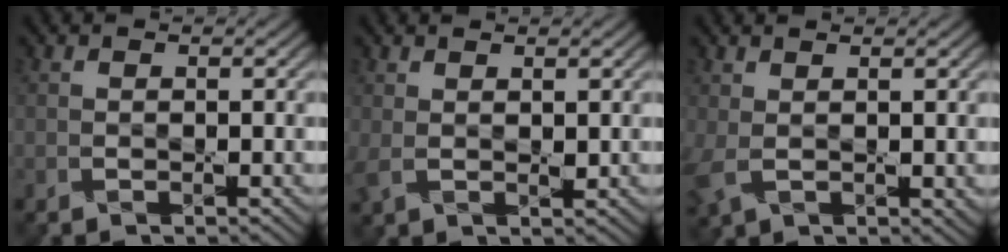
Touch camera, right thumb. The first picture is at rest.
{"total": 2.6, "force": [0.9, 1.3, 2.1], "torque": [-0.055, -0.003, 0.021]}
{"total": 4.1, "force": [0.5, 2.3, 3.3], "torque": [-0.090, -0.006, 0.014]}